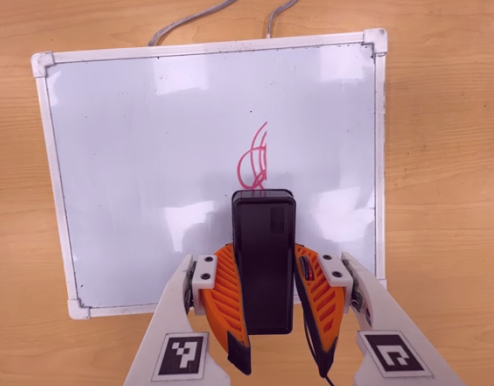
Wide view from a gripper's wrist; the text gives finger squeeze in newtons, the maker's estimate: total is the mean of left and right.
{"total": 7.0, "left": 5.5, "right": 8.4}